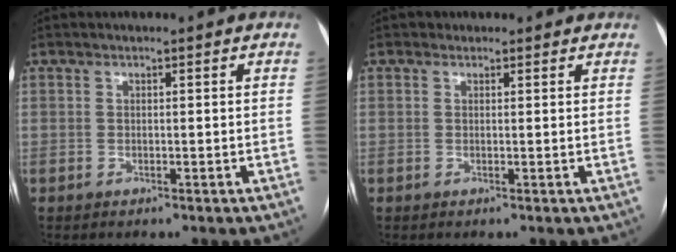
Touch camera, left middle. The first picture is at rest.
{"total": 1.6, "force": [1.2, 1.1, -0.1], "torque": [0.009, 0.003, 0.007]}